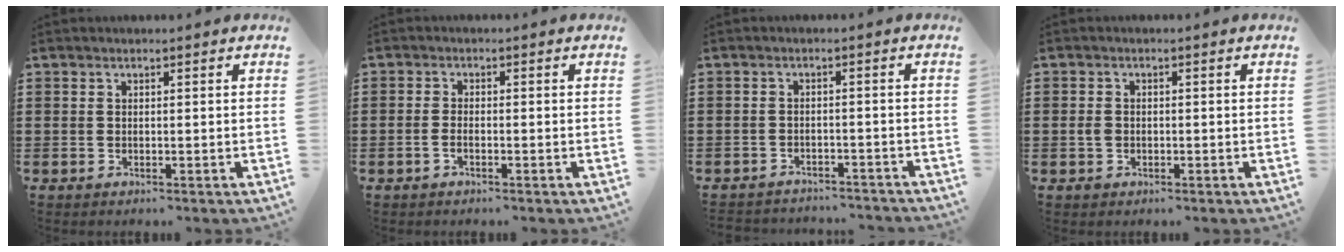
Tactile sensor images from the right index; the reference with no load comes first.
{"total": 1.3, "force": [-0.8, 0.1, 1.1], "torque": [-0.023, -0.006, -0.012]}
{"total": 2.5, "force": [-2.5, 0.2, 0.0], "torque": [-0.007, -0.002, -0.053]}
{"total": 1.7, "force": [-0.4, 1.3, 1.0], "torque": [-0.030, -0.002, -0.010]}